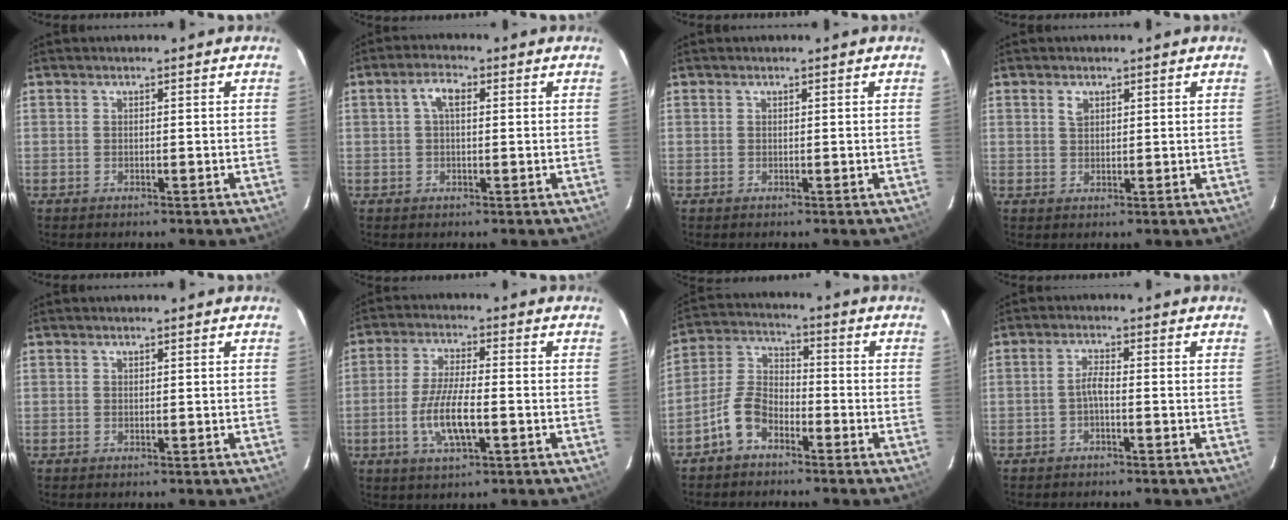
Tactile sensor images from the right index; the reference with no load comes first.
{"total": 3.4, "force": [0.8, 1.6, 2.9], "torque": [-0.056, 0.012, 0.016]}
{"total": 0.0}
{"total": 1.9, "force": [1.0, 1.3, 0.9], "torque": [-0.016, 0.005, 0.019]}
{"total": 0.0}
{"total": 8.6, "force": [-2.5, 2.3, 7.8], "torque": [-0.160, -0.007, -0.047]}
{"total": 7.3, "force": [-4.8, 4.0, 3.9], "torque": [-0.089, 0.020, -0.099]}
{"total": 1.9, "force": [-1.0, 0.2, 1.6], "torque": [-0.035, 0.005, -0.020]}